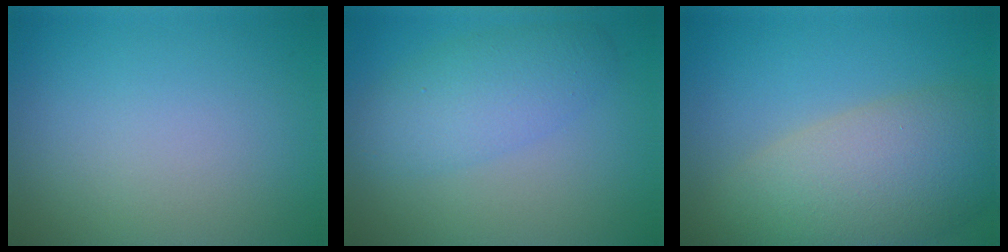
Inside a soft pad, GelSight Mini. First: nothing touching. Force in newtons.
{"total": 4.0, "press": 4.0, "slide": 0.1}
{"total": 9.9, "press": 9.9, "slide": 1.0}